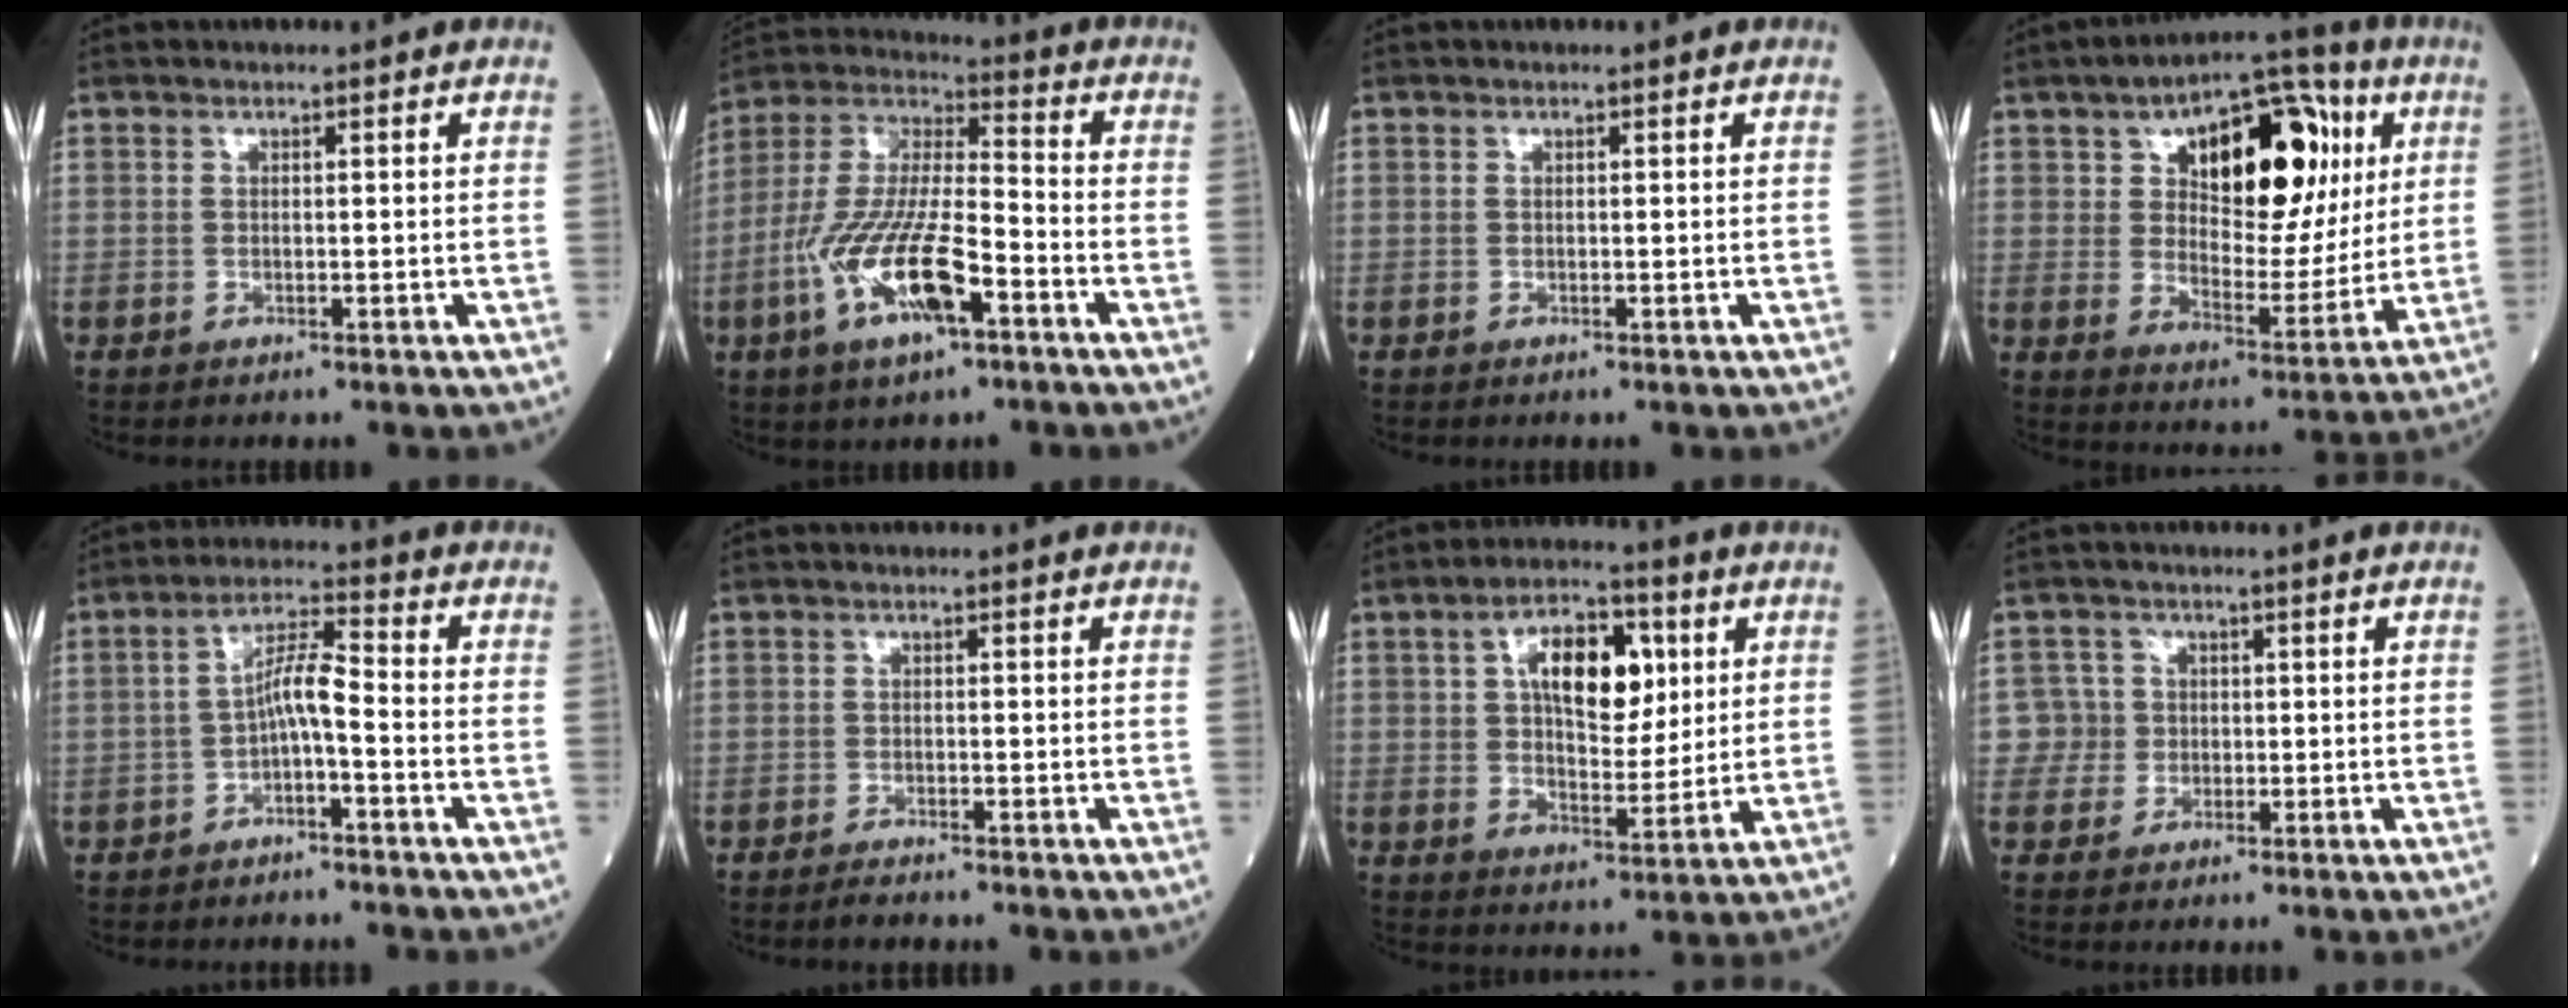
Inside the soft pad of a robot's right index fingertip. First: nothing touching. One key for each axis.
{"total": 15.9, "fx": -6.2, "fy": 4.4, "fz": 14.0, "tx": -0.295, "ty": -0.003, "tz": -0.113}
{"total": 0.0}
{"total": 20.0, "fx": 6.7, "fy": 9.0, "fz": 16.5, "tx": -0.241, "ty": 0.031, "tz": 0.102}
{"total": 5.2, "fx": -1.7, "fy": 0.7, "fz": 4.8, "tx": -0.091, "ty": 0.020, "tz": -0.030}
{"total": 1.8, "fx": -1.7, "fy": 0.2, "fz": 0.7, "tx": -0.016, "ty": -0.004, "tz": -0.026}
{"total": 11.3, "fx": 3.5, "fy": 5.3, "fz": 9.4, "tx": -0.155, "ty": 0.019, "tz": 0.056}
{"total": 3.5, "fx": 0.0, "fy": 3.5, "fz": -0.4, "tx": 0.024, "ty": 0.010, "tz": -0.003}